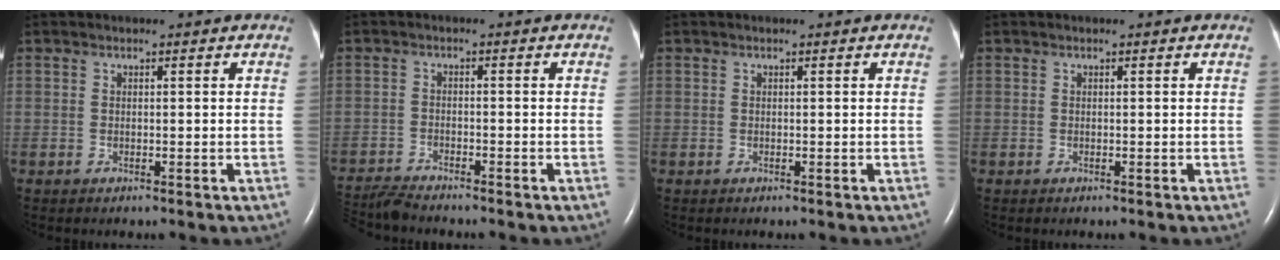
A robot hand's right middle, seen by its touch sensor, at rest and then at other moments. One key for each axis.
{"total": 5.3, "fx": -5.2, "fy": -0.5, "fz": 0.8, "tx": -0.016, "ty": -0.020, "tz": -0.094}
{"total": 0.0}
{"total": 0.0}